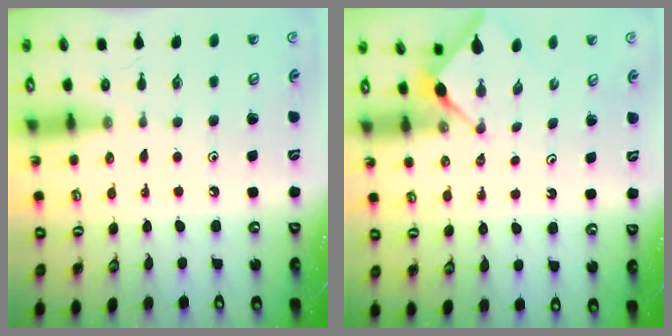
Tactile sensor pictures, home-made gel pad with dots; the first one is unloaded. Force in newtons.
{"total": 2.9, "press": 2.8, "slide": 0.3}